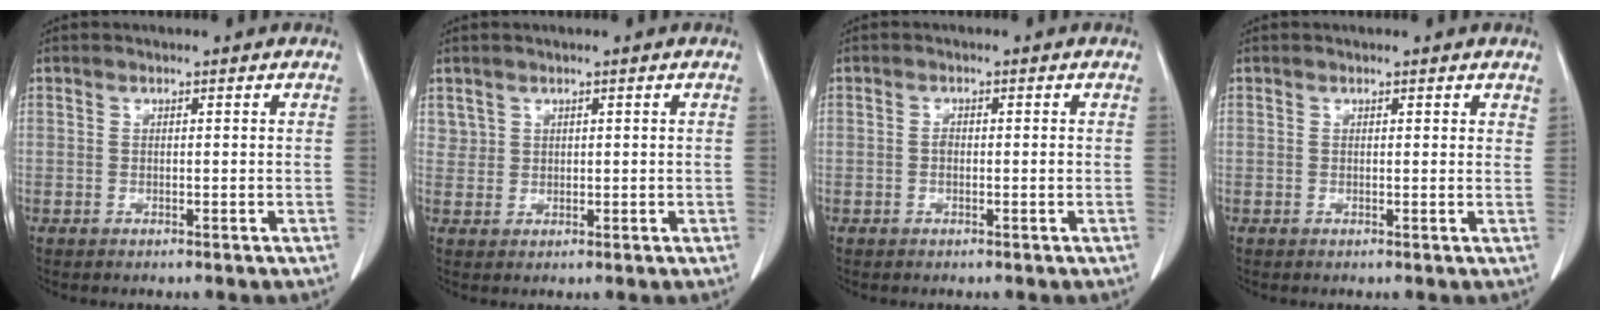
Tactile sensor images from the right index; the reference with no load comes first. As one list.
[{"total": 1.8, "force": [1.1, 1.5, 0.0], "torque": [0.013, 0.005, 0.017]}, {"total": 1.4, "force": [-0.1, 0.6, 1.2], "torque": [-0.021, 0.005, 0.000]}, {"total": 1.3, "force": [1.1, 0.4, 0.6], "torque": [-0.004, -0.001, 0.007]}]